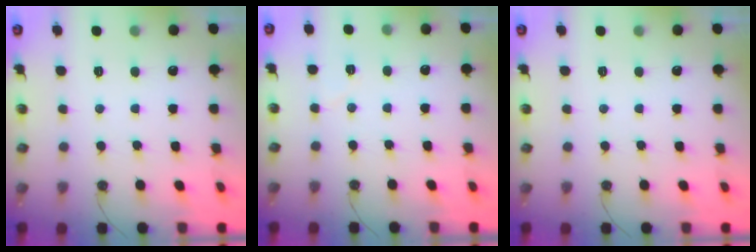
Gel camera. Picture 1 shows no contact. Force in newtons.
{"total": 3.5, "press": 3.0, "slide": 1.7}
{"total": 0.0}